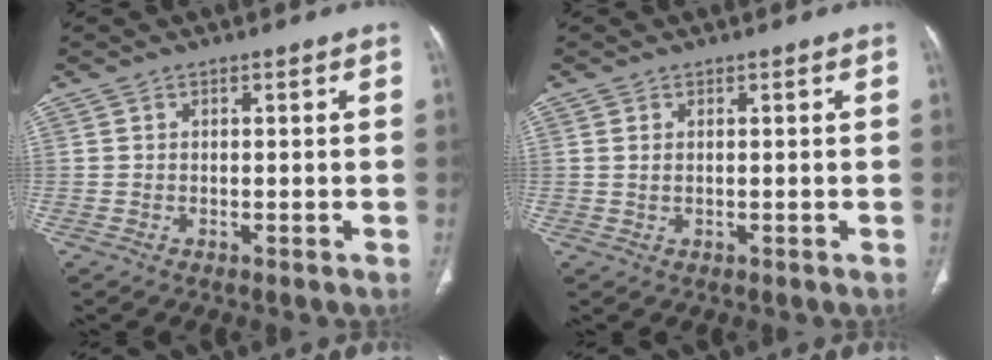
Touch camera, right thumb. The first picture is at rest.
{"total": 0.7, "force": [0.4, 0.2, 0.6], "torque": [-0.016, 0.001, 0.010]}